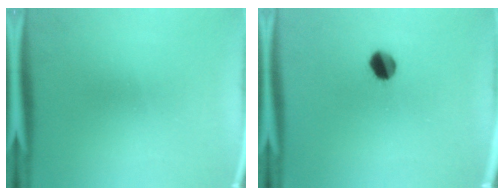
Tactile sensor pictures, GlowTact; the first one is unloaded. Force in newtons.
{"total": 5.5}